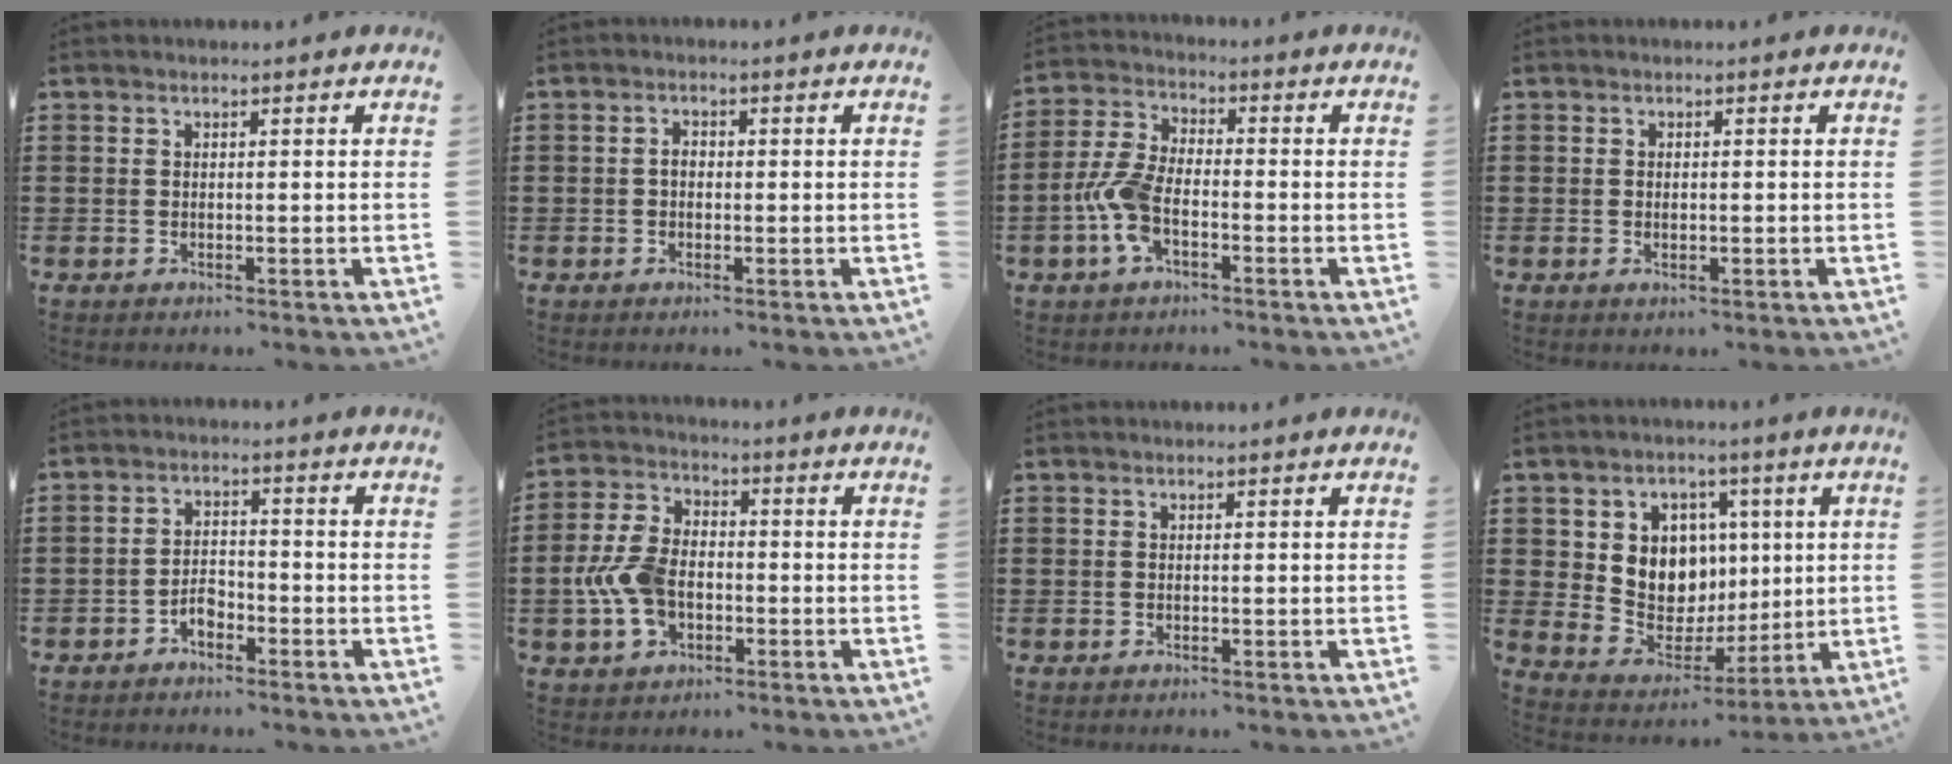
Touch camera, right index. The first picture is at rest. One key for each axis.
{"total": 1.6, "fx": -0.2, "fy": 1.0, "fz": 1.2, "tx": -0.023, "ty": 0.004, "tz": -0.005}
{"total": 7.4, "fx": -2.5, "fy": 3.7, "fz": 5.9, "tx": -0.156, "ty": -0.006, "tz": -0.056}
{"total": 1.0, "fx": -0.1, "fy": 0.5, "fz": 0.9, "tx": -0.019, "ty": 0.001, "tz": -0.001}
{"total": 3.1, "fx": -2.1, "fy": 1.8, "fz": 1.4, "tx": -0.029, "ty": 0.007, "tz": -0.044}
{"total": 8.5, "fx": -1.9, "fy": 5.7, "fz": 6.0, "tx": -0.156, "ty": 0.003, "tz": -0.042}
{"total": 0.0}
{"total": 8.9, "fx": 2.4, "fy": 8.0, "fz": 2.9, "tx": -0.069, "ty": -0.021, "tz": 0.047}